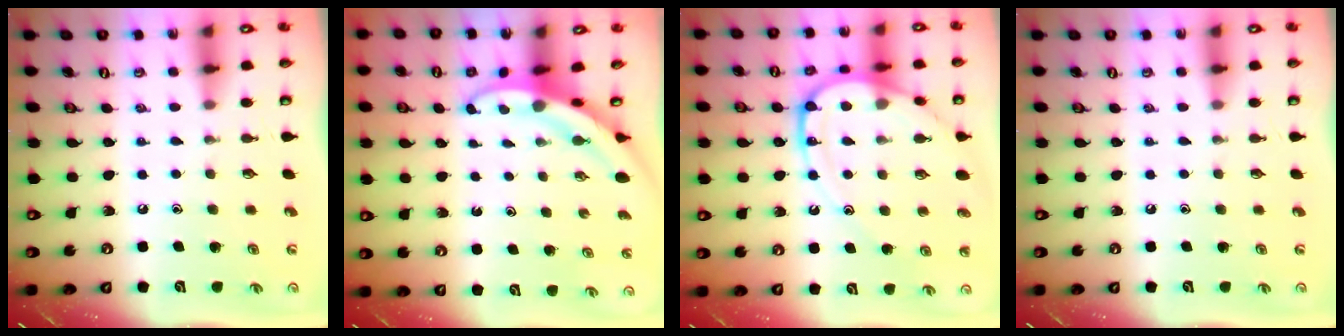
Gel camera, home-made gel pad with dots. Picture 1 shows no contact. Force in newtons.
{"total": 3.3, "press": 3.3, "slide": 0.3}
{"total": 13.3, "press": 13.3, "slide": 1.3}
{"total": 0.0}